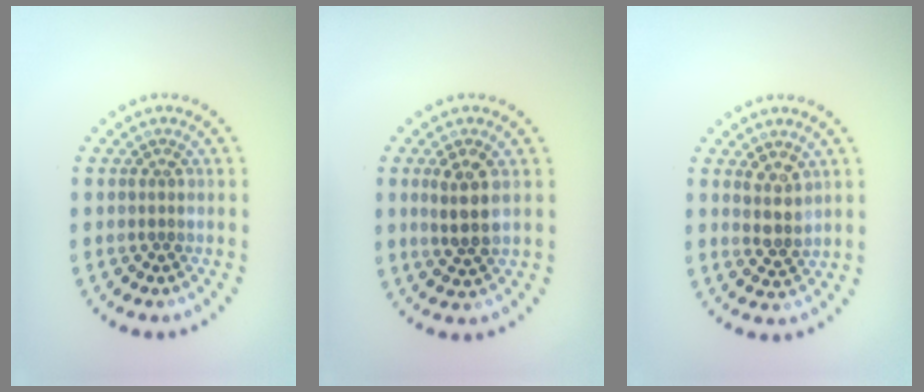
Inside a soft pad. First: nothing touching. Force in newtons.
{"total": 3.0, "press": 2.8, "slide": 0.8}
{"total": 2.2, "press": 2.0, "slide": 0.9}